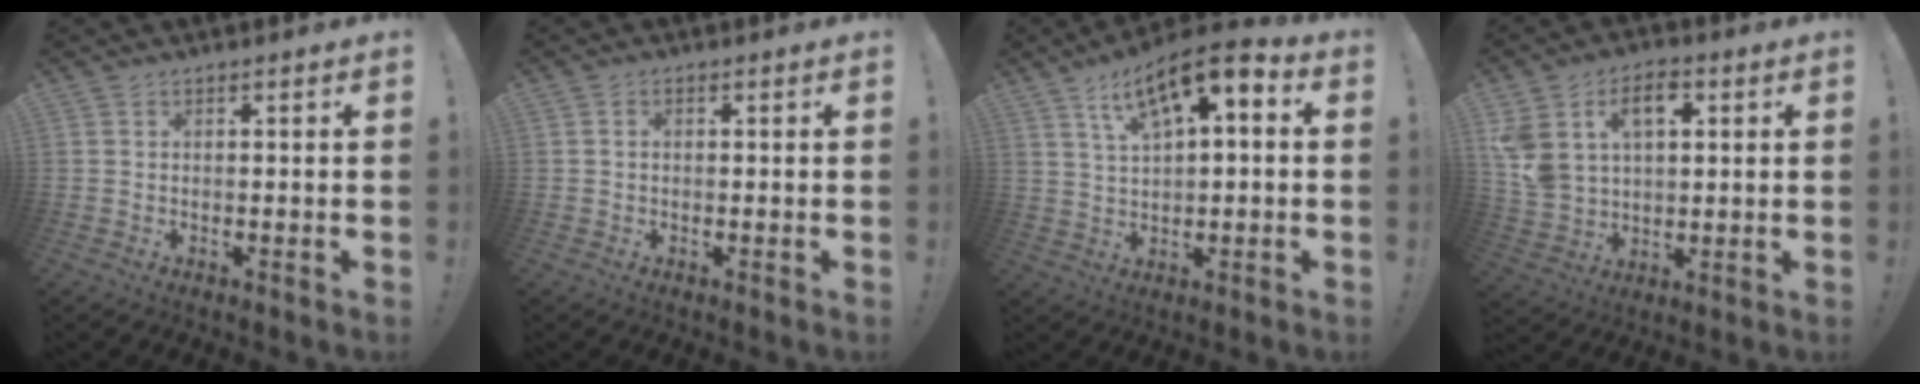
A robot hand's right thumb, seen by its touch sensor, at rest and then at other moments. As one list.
[{"total": 0.9, "force": [-0.1, 0.7, 0.6], "torque": [-0.013, 0.004, -0.001]}, {"total": 11.1, "force": [5.6, 3.9, 8.7], "torque": [-0.145, -0.027, 0.099]}, {"total": 13.2, "force": [5.6, 8.9, 8.0], "torque": [-0.142, -0.018, 0.103]}]